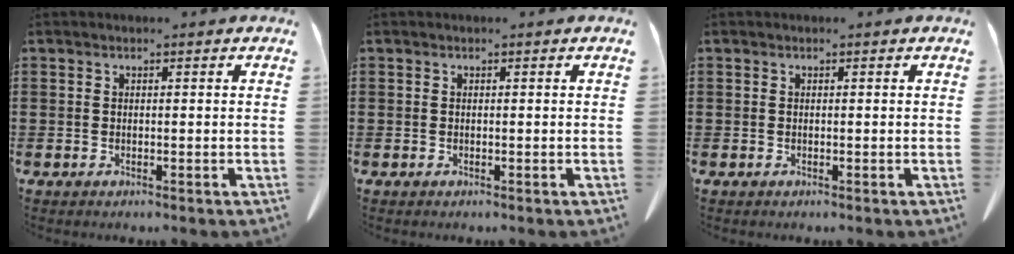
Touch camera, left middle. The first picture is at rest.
{"total": 0.0}
{"total": 0.0}